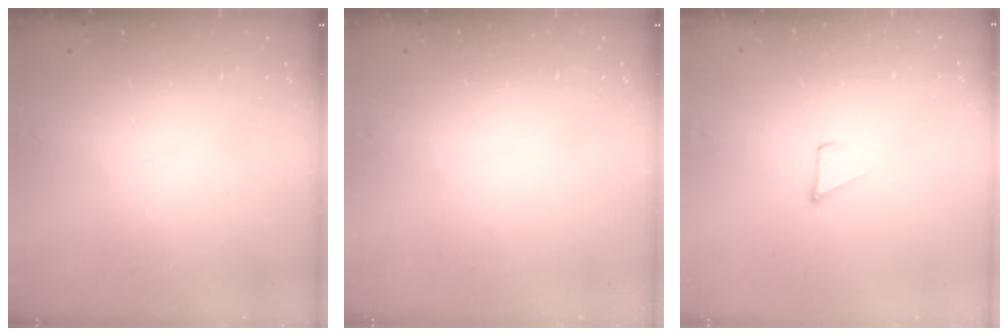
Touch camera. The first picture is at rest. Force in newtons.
{"total": 0.0}
{"total": 3.6, "press": 3.6, "slide": 0.3}